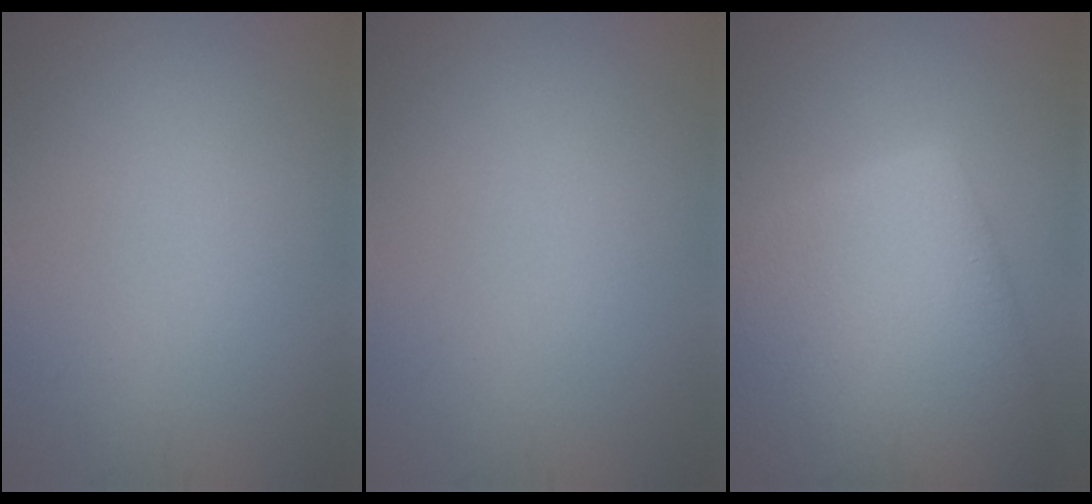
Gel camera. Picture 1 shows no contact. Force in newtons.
{"total": 0.0}
{"total": 12.1, "press": 12.1, "slide": 0.6}